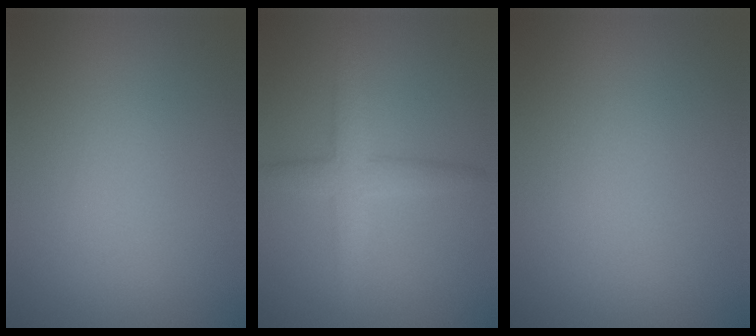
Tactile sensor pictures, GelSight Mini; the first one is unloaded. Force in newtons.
{"total": 3.6, "press": 3.6, "slide": 0.1}
{"total": 0.0}